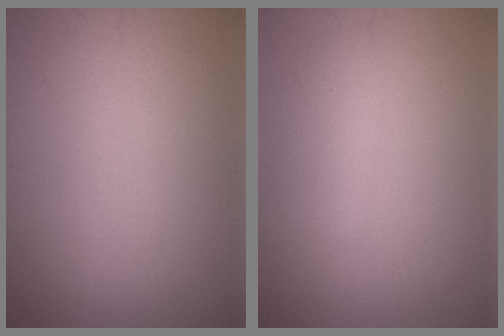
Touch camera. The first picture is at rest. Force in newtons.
{"total": 2.1, "press": 2.1, "slide": 0.1}